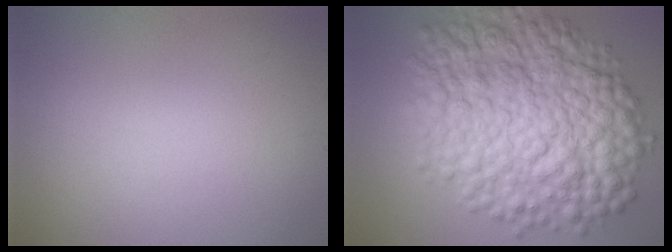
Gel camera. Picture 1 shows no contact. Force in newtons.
{"total": 12.0, "press": 12.0, "slide": 0.1}